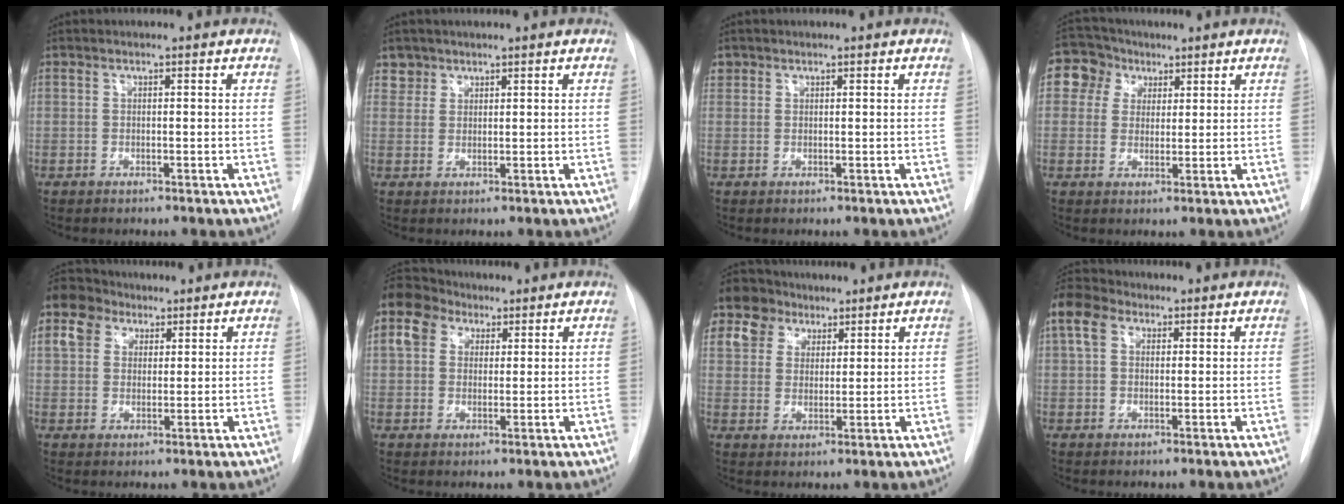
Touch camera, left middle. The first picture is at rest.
{"total": 2.2, "force": [1.6, 1.4, -0.4], "torque": [0.018, 0.007, 0.025]}
{"total": 1.3, "force": [0.8, 1.0, 0.0], "torque": [0.013, 0.008, 0.012]}
{"total": 6.5, "force": [2.8, 5.8, 0.9], "torque": [-0.016, 0.029, 0.053]}
{"total": 10.7, "force": [6.3, 7.9, 3.5], "torque": [-0.092, 0.046, 0.120]}
{"total": 12.6, "force": [6.8, 9.2, 5.2], "torque": [-0.146, 0.062, 0.127]}
{"total": 10.0, "force": [6.3, 7.5, 2.1], "torque": [-0.047, 0.033, 0.120]}
{"total": 7.4, "force": [3.5, 4.9, 4.3], "torque": [-0.109, 0.037, 0.065]}